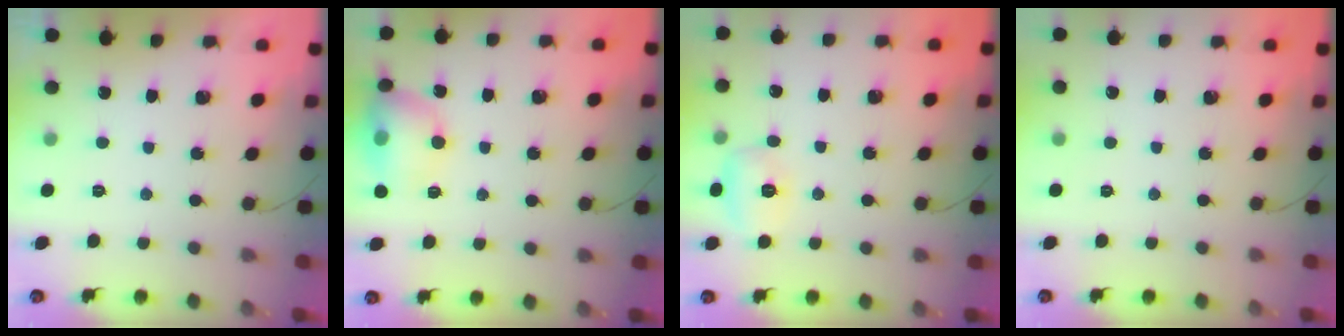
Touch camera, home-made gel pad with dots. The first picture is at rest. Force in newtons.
{"total": 12.8, "press": 12.6, "slide": 2.1}
{"total": 6.8, "press": 6.6, "slide": 1.7}
{"total": 0.0}